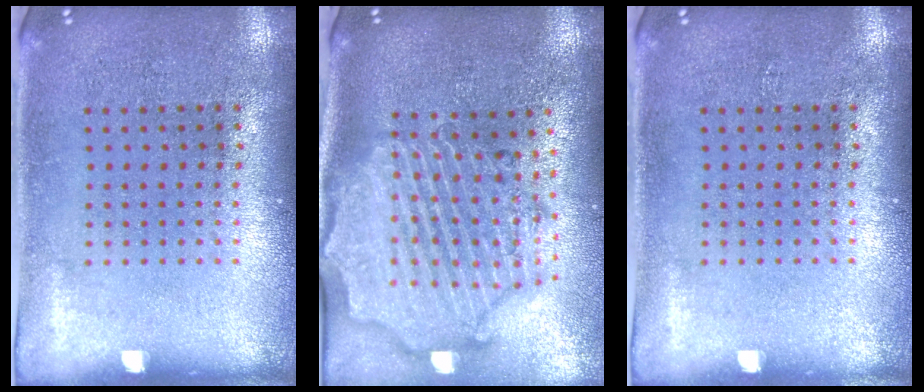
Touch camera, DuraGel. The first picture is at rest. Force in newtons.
{"total": 3.2, "press": 2.8, "slide": 1.6}
{"total": 0.0}